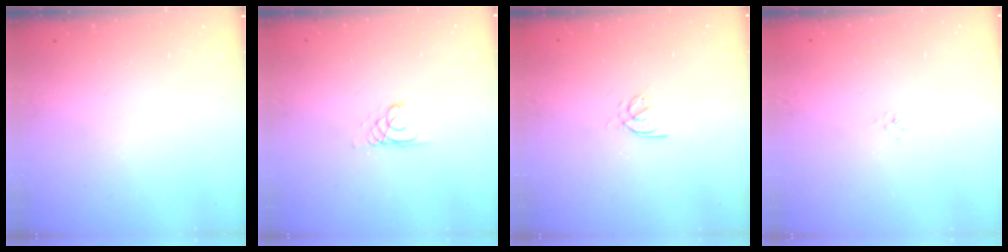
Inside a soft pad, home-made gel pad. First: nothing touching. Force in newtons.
{"total": 1.3, "press": 1.3, "slide": 0.1}
{"total": 2.4, "press": 2.4, "slide": 0.5}
{"total": 1.6, "press": 1.6, "slide": 0.2}